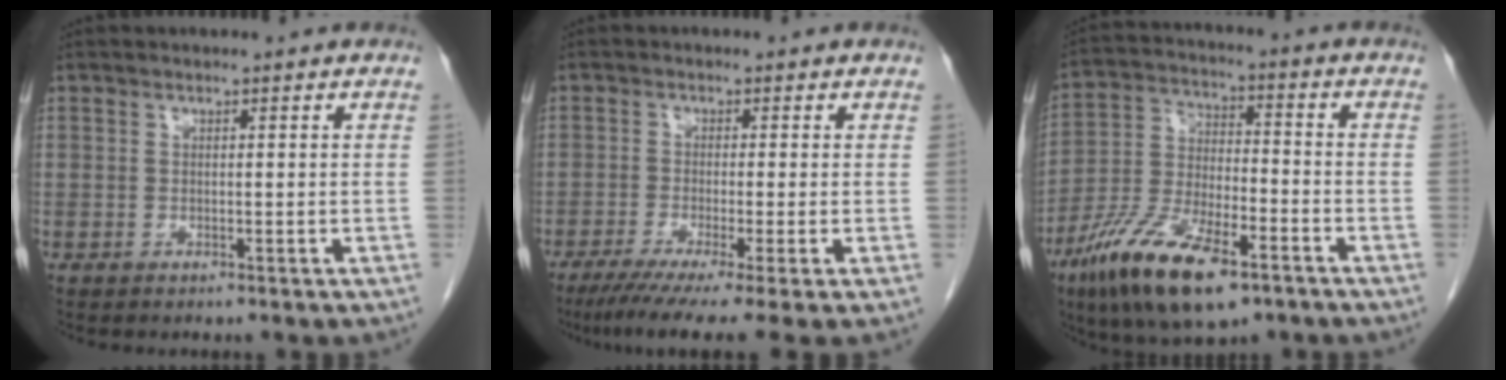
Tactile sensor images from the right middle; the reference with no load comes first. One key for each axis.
{"total": 10.0, "fx": -7.2, "fy": -0.8, "fz": 6.9, "tx": -0.098, "ty": -0.031, "tz": -0.112}
{"total": 15.9, "fx": -9.4, "fy": 5.0, "fz": 11.8, "tx": -0.236, "ty": -0.018, "tz": -0.167}